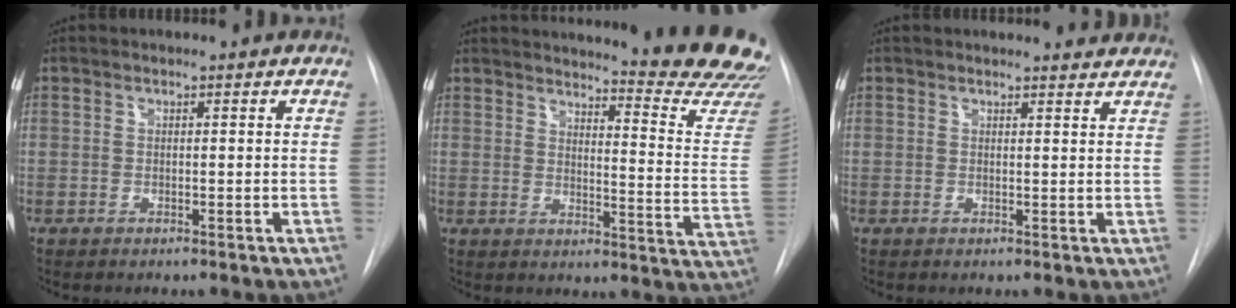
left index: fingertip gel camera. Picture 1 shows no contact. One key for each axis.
{"total": 21.8, "fx": 20.6, "fy": 0.1, "fz": 7.1, "tx": -0.096, "ty": -0.147, "tz": 0.229}
{"total": 3.2, "fx": 3.1, "fy": 0.5, "fz": 0.3, "tx": -0.007, "ty": -0.008, "tz": 0.019}